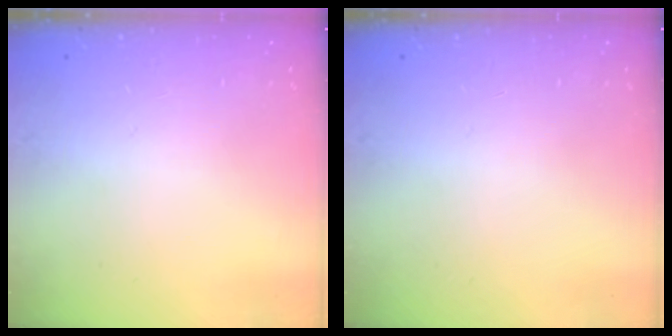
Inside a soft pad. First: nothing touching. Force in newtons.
{"total": 0.0}